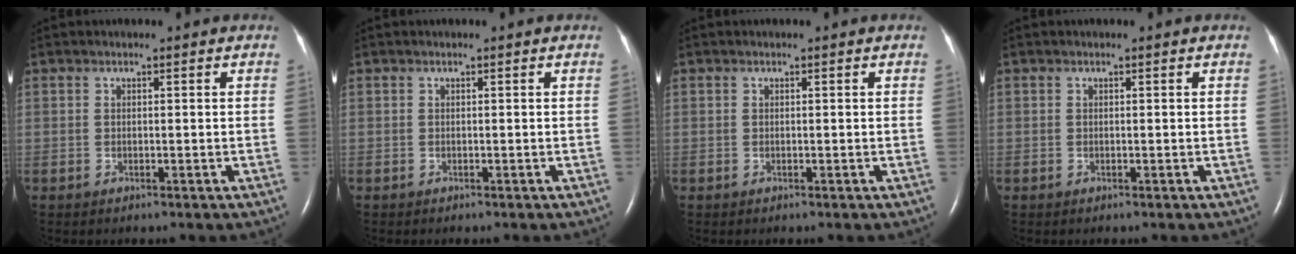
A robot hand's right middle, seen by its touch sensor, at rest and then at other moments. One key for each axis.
{"total": 0.0}
{"total": 0.0}
{"total": 0.0}